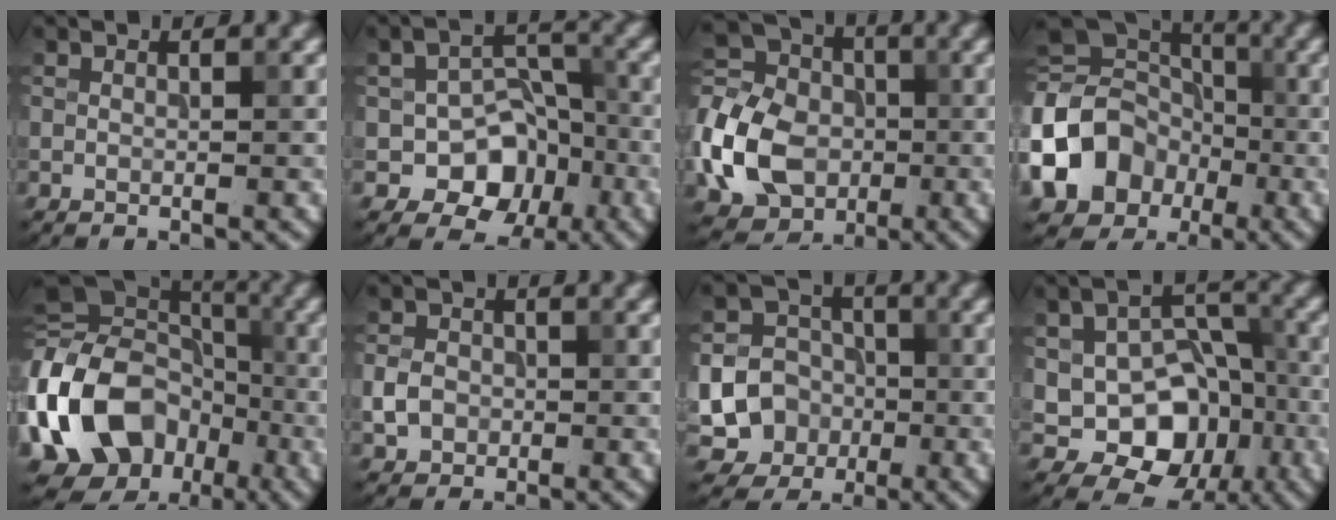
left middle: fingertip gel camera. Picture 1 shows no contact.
{"total": 6.9, "force": [-2.7, 5.0, 4.0], "torque": [-0.042, -0.003, -0.044]}
{"total": 9.8, "force": [-2.8, 7.7, 5.3], "torque": [-0.126, 0.009, -0.077]}
{"total": 12.7, "force": [-4.3, 10.3, 6.1], "torque": [-0.138, -0.010, -0.092]}
{"total": 17.2, "force": [-5.0, 13.3, 9.8], "torque": [-0.229, 0.002, -0.105]}
{"total": 2.4, "force": [-0.5, 2.1, 1.0], "torque": [-0.018, 0.000, -0.015]}
{"total": 12.7, "force": [-3.2, 11.9, 3.3], "torque": [-0.092, -0.018, -0.069]}
{"total": 9.2, "force": [-2.2, 6.8, 5.8], "torque": [-0.073, -0.001, -0.038]}